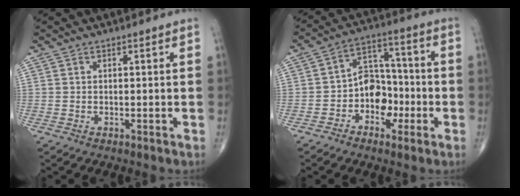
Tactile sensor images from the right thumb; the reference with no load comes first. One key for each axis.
{"total": 9.5, "fx": -2.7, "fy": 7.1, "fz": 5.7, "tx": -0.048, "ty": 0.045, "tz": -0.055}